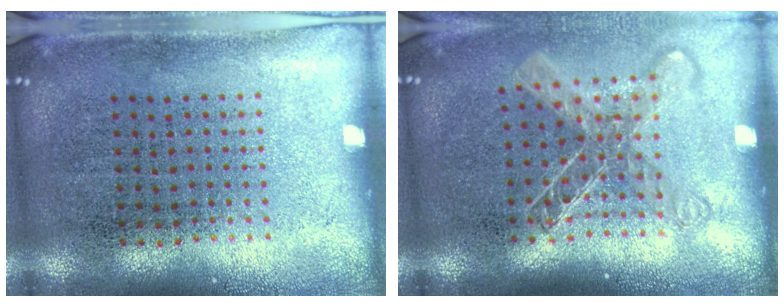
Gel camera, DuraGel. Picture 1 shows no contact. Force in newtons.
{"total": 1.7, "press": 1.3, "slide": 1.0}